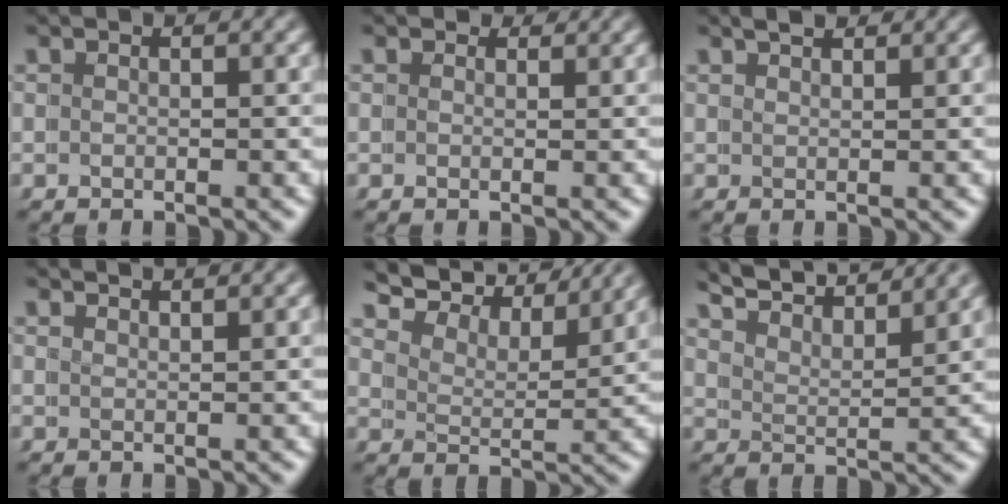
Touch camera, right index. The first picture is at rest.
{"total": 1.2, "force": [1.2, -0.1, 0.1], "torque": [-0.001, -0.002, 0.018]}
{"total": 1.8, "force": [1.7, -0.6, 0.2], "torque": [0.003, 0.003, 0.030]}
{"total": 2.3, "force": [2.1, -0.8, 0.2], "torque": [0.001, 0.002, 0.035]}
{"total": 8.5, "force": [7.9, 1.7, 2.6], "torque": [-0.052, 0.024, 0.118]}
{"total": 7.6, "force": [7.2, 0.5, 2.3], "torque": [-0.046, 0.019, 0.110]}